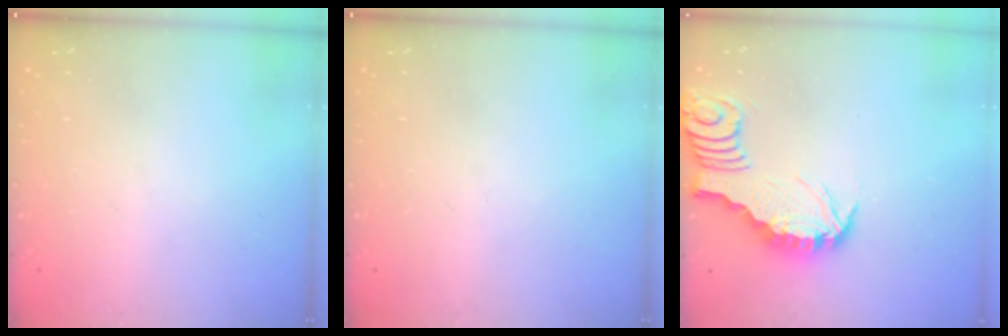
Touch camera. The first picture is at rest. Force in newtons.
{"total": 0.0}
{"total": 2.9, "press": 2.9, "slide": 0.3}